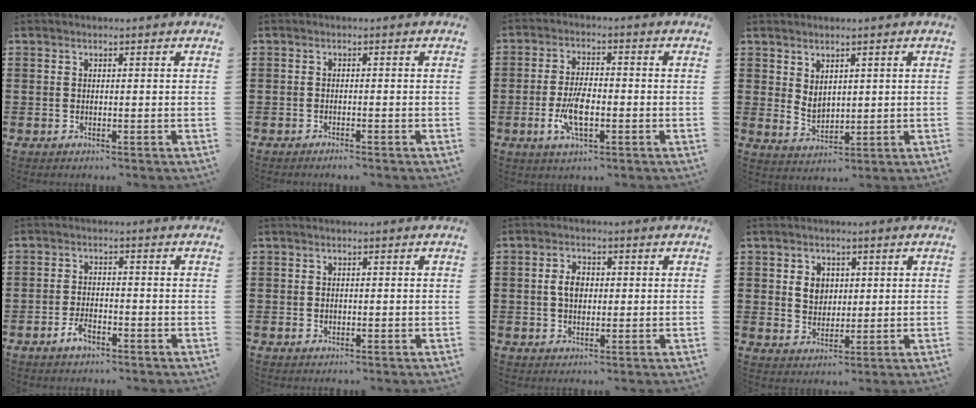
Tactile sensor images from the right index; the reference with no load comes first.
{"total": 0.8, "force": [-0.8, 0.0, 0.1], "torque": [-0.005, -0.002, -0.015]}
{"total": 6.6, "force": [-1.7, 2.7, 5.8], "torque": [-0.132, -0.005, -0.037]}
{"total": 3.2, "force": [1.7, 2.2, 1.6], "torque": [-0.030, 0.002, 0.031]}
{"total": 2.9, "force": [-1.9, 1.3, 1.9], "torque": [-0.040, 0.001, -0.038]}
{"total": 0.6, "force": [0.1, 0.6, 0.2], "torque": [-0.007, 0.002, 0.002]}
{"total": 3.4, "force": [0.2, 2.2, 2.6], "torque": [-0.055, 0.010, 0.002]}
{"total": 3.7, "force": [0.9, 3.1, 1.9], "torque": [-0.047, 0.012, 0.014]}